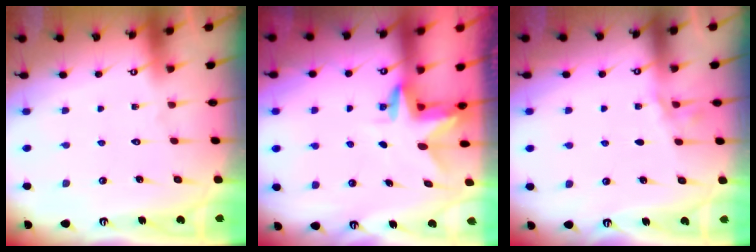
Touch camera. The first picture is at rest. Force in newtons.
{"total": 3.0, "press": 3.0, "slide": 0.2}
{"total": 3.5, "press": 2.7, "slide": 2.2}